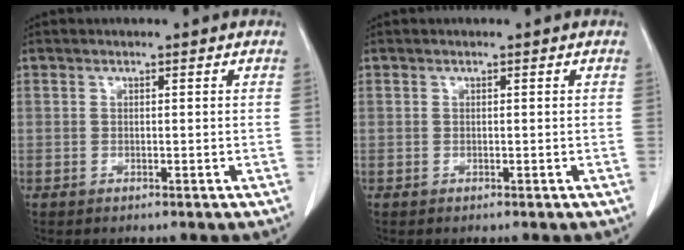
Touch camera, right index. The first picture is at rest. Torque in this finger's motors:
{"motor_torque": [0.01, 0.00, 0.00, 0.00]}